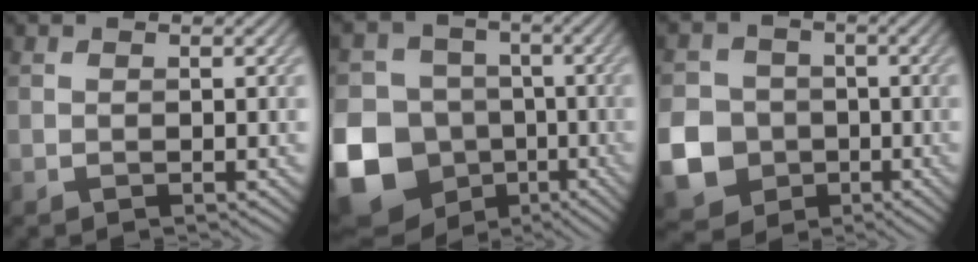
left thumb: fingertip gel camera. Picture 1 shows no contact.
{"total": 18.3, "force": [-6.6, 15.8, 6.7], "torque": [-0.201, -0.052, -0.134]}
{"total": 11.7, "force": [-3.5, 10.5, 3.7], "torque": [-0.133, -0.052, -0.082]}